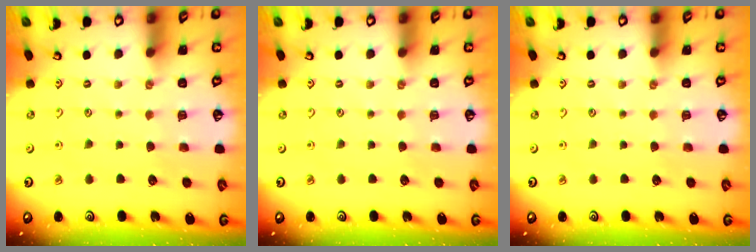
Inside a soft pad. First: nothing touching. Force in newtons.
{"total": 0.0}
{"total": 0.0}